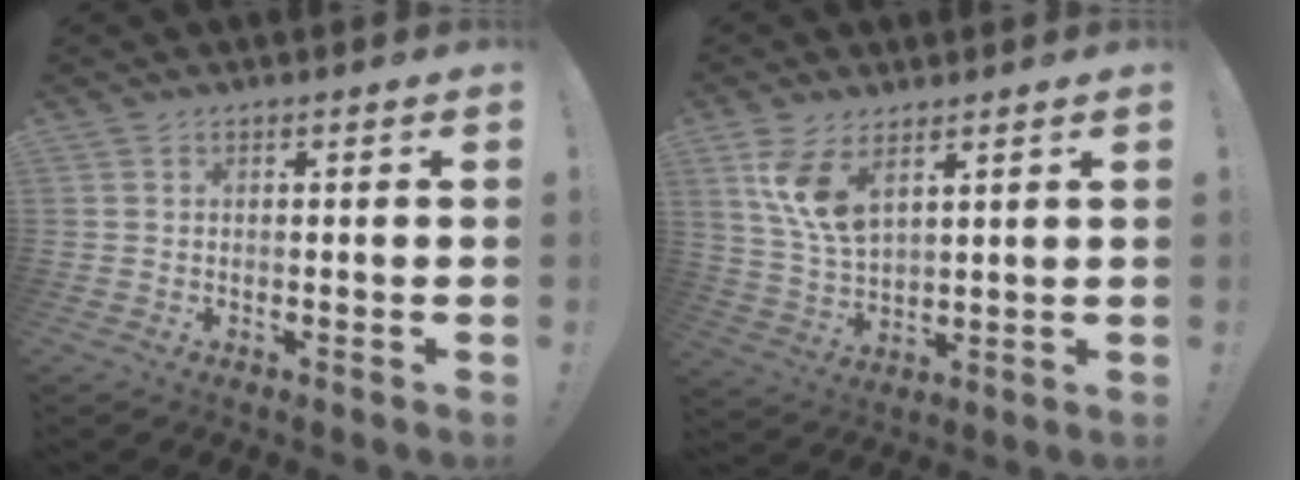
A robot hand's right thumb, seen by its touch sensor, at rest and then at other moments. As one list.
[{"total": 10.5, "force": [5.8, 5.0, 7.2], "torque": [-0.148, -0.025, 0.106]}]